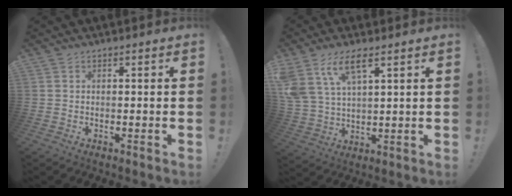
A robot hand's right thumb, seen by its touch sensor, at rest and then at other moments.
{"total": 10.5, "force": [6.5, 4.2, 7.0], "torque": [-0.146, -0.022, 0.124]}